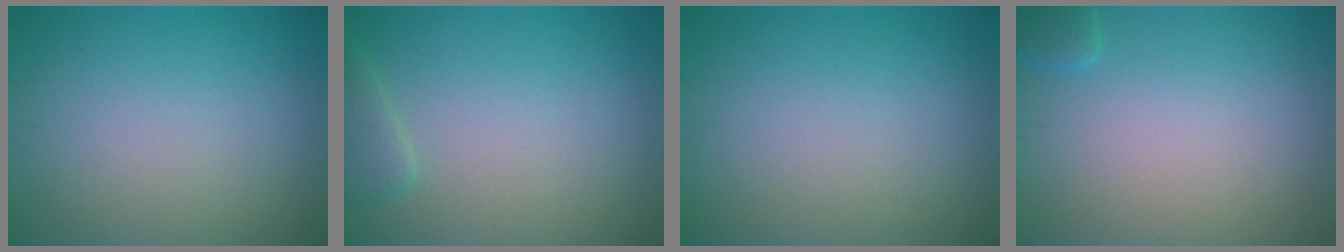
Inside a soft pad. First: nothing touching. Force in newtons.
{"total": 1.9, "press": 1.8, "slide": 0.2}
{"total": 0.0}
{"total": 1.1, "press": 1.0, "slide": 0.1}